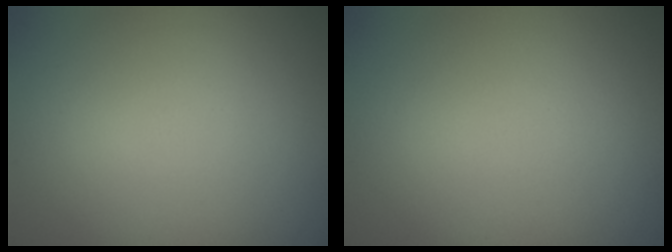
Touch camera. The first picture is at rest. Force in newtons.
{"total": 0.0}